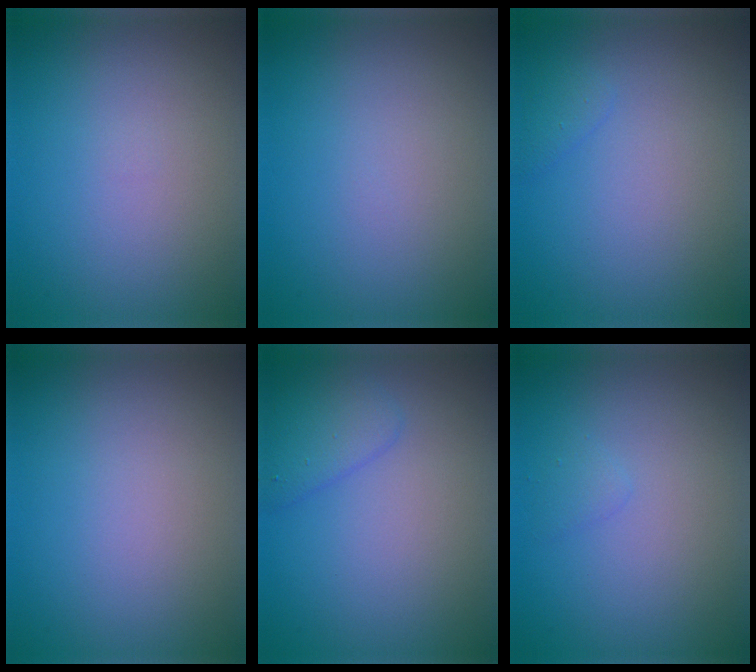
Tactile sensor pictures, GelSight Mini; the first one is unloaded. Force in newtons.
{"total": 0.0}
{"total": 0.9, "press": 0.9, "slide": 0.0}
{"total": 0.0}
{"total": 2.2, "press": 2.2, "slide": 0.1}
{"total": 0.7, "press": 0.7, "slide": 0.1}